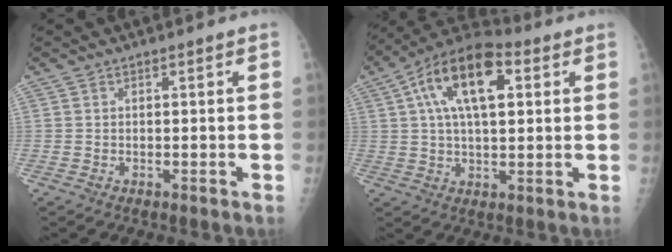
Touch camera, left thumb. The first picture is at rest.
{"total": 16.0, "force": [4.8, 7.9, 13.1], "torque": [-0.210, 0.017, 0.074]}